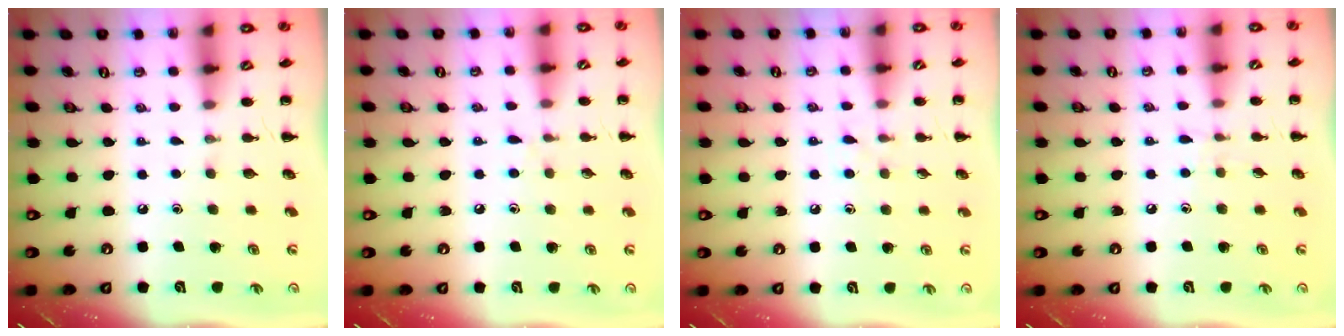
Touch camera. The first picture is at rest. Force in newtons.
{"total": 4.0, "press": 3.6, "slide": 1.7}
{"total": 4.8, "press": 4.5, "slide": 1.9}
{"total": 3.6, "press": 3.2, "slide": 1.5}